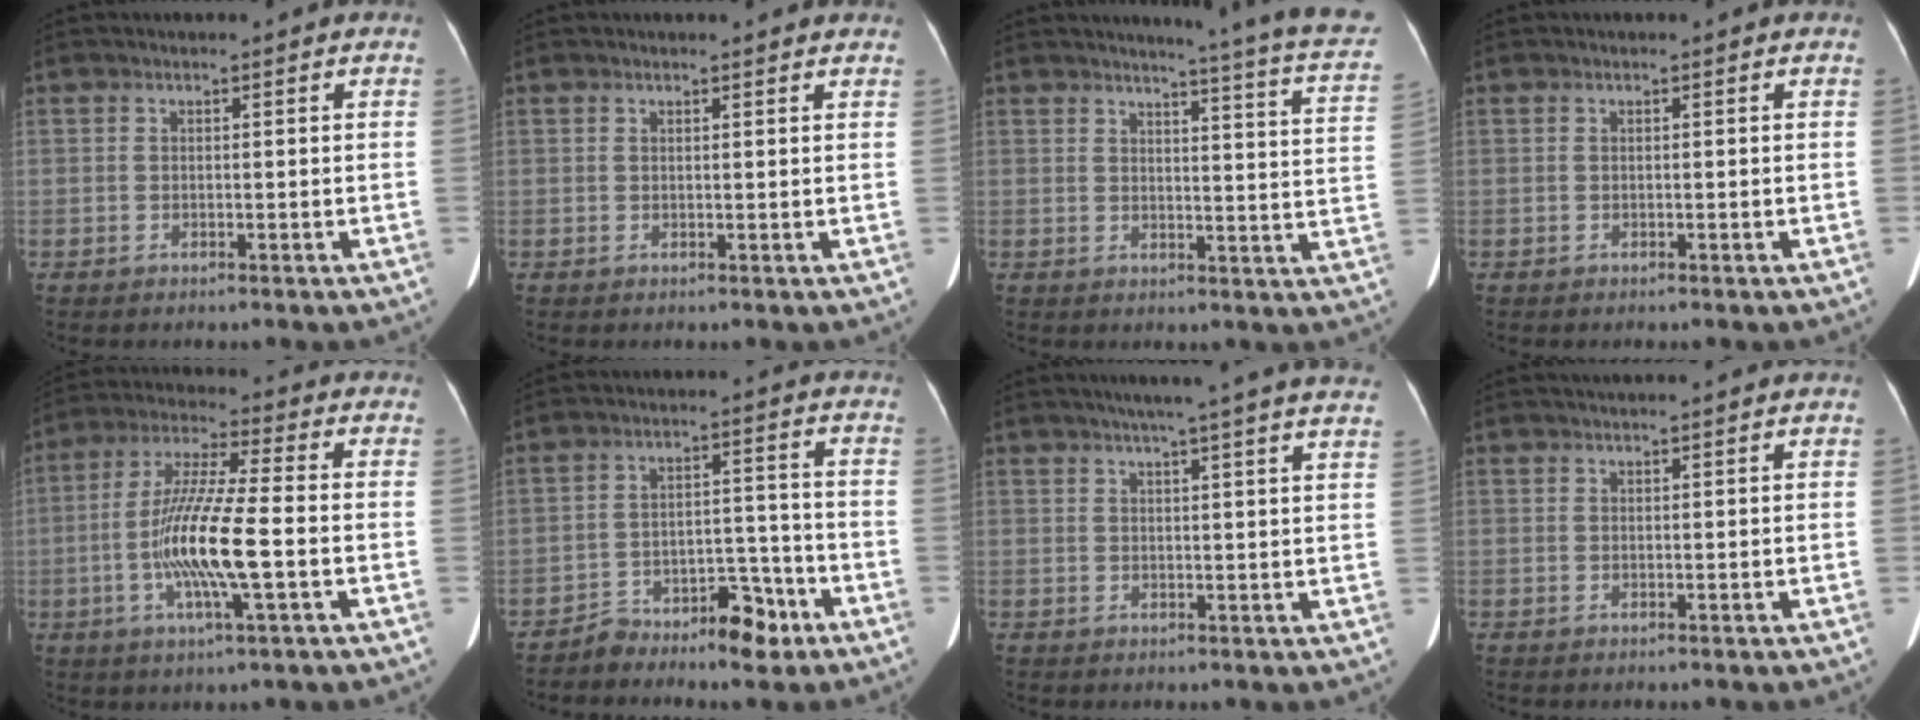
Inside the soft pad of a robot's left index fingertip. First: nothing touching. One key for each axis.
{"total": 2.7, "fx": 2.6, "fy": 0.3, "fz": 0.6, "tx": -0.009, "ty": -0.003, "tz": 0.019}
{"total": 16.2, "fx": 14.6, "fy": -0.5, "fz": 7.0, "tx": -0.086, "ty": -0.082, "tz": 0.143}
{"total": 0.0}
{"total": 13.2, "fx": -2.6, "fy": 1.1, "fz": 12.9, "tx": -0.255, "ty": -0.003, "tz": -0.051}
{"total": 6.6, "fx": -5.4, "fy": 2.7, "fz": 2.6, "tx": -0.027, "ty": 0.012, "tz": -0.086}
{"total": 16.9, "fx": 14.3, "fy": -0.6, "fz": 8.9, "tx": -0.132, "ty": 0.003, "tz": 0.167}
{"total": 3.6, "fx": 3.2, "fy": -0.6, "fz": 1.6, "tx": -0.017, "ty": 0.025, "tz": 0.043}